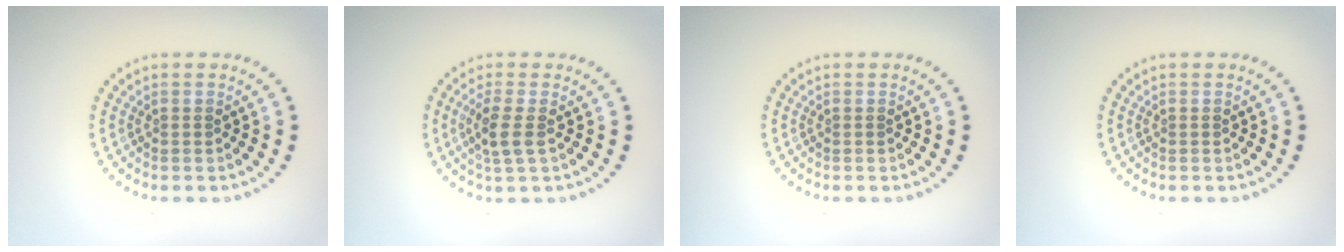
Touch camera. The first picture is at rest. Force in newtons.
{"total": 2.4, "press": 2.1, "slide": 1.0}
{"total": 0.0}
{"total": 0.0}